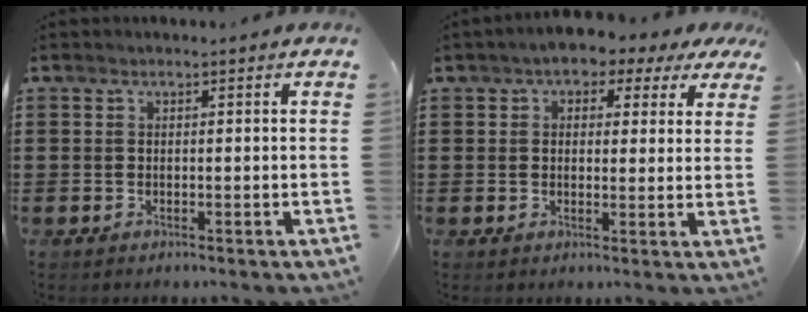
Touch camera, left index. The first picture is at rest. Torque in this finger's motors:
{"motor_torque": [2.14, 0.00, 0.88, 0.07]}